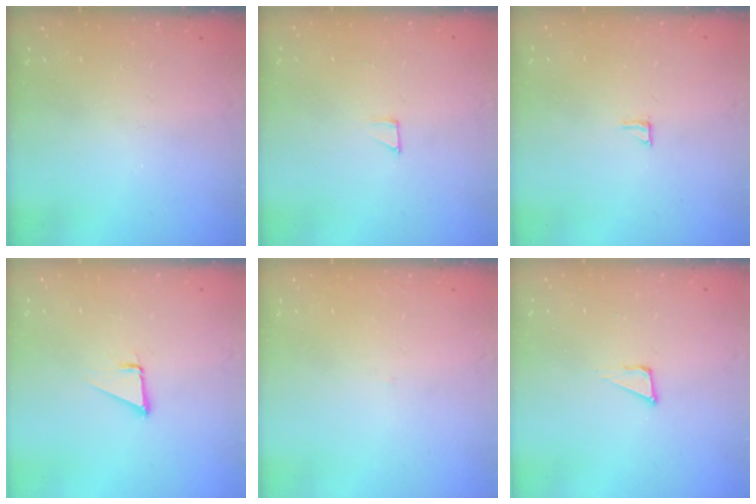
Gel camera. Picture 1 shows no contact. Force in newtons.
{"total": 2.1, "press": 2.1, "slide": 0.1}
{"total": 4.2, "press": 4.2, "slide": 0.4}
{"total": 1.9, "press": 1.9, "slide": 0.0}
{"total": 1.5, "press": 1.5, "slide": 0.1}
{"total": 3.6, "press": 3.5, "slide": 0.9}